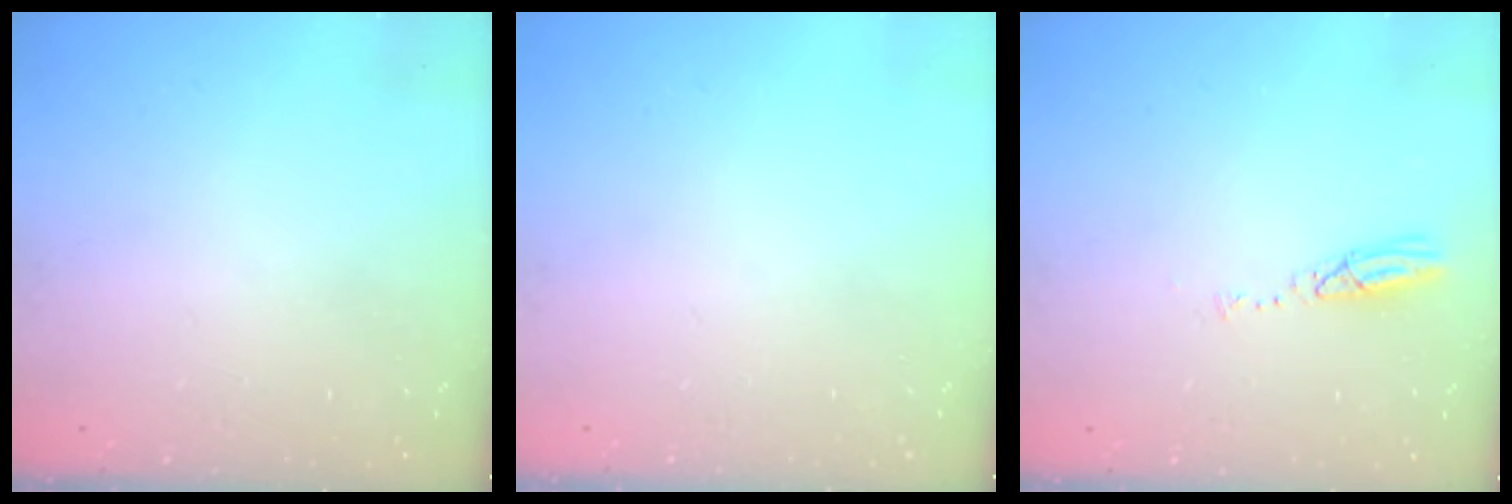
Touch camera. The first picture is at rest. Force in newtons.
{"total": 0.0}
{"total": 3.6, "press": 3.6, "slide": 0.2}